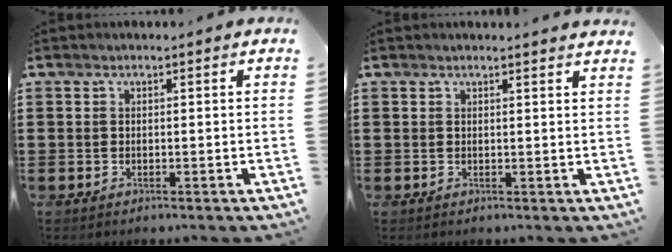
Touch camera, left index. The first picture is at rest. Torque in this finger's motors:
{"motor_torque": [-0.54, 0.54, -0.01, 0.00]}